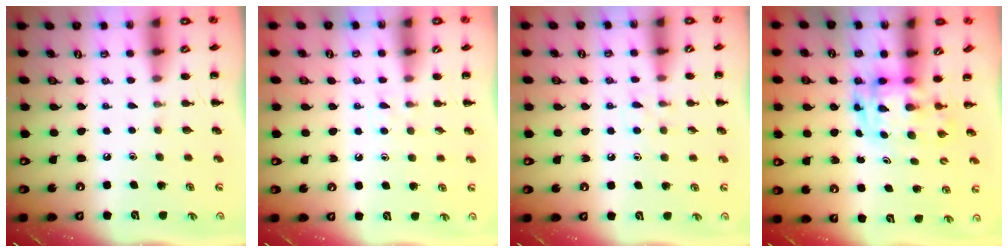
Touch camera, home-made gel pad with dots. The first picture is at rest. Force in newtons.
{"total": 4.0, "press": 3.6, "slide": 1.6}
{"total": 5.2, "press": 4.7, "slide": 2.2}
{"total": 3.0, "press": 3.0, "slide": 0.6}